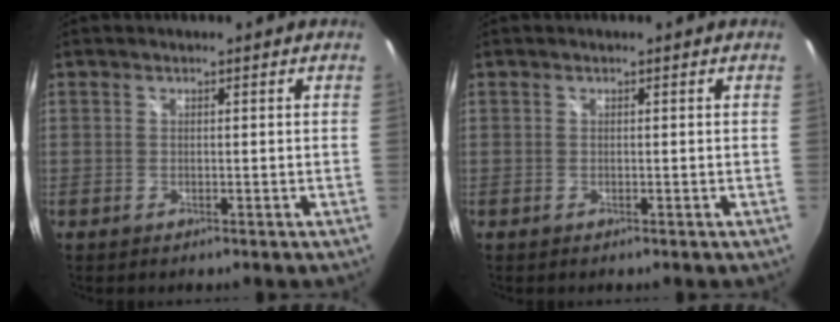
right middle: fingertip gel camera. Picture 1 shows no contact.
{"total": 0.0}